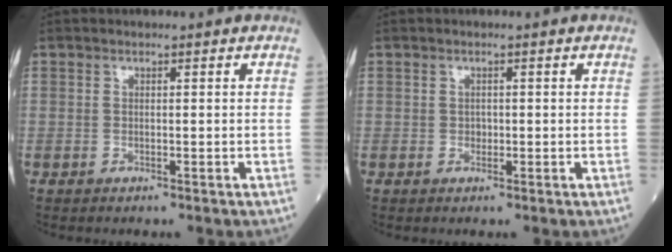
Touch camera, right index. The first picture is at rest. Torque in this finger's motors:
{"motor_torque": [0.19, -0.10, 0.03, 0.01]}